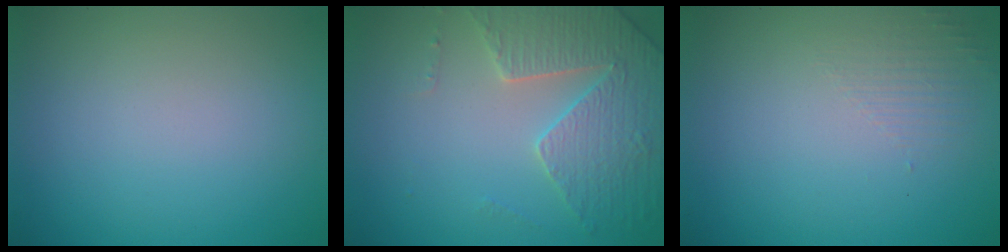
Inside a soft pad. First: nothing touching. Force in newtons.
{"total": 4.4, "press": 4.0, "slide": 1.8}
{"total": 1.3, "press": 0.1, "slide": 1.3}